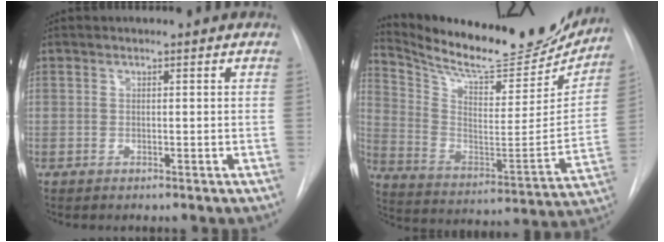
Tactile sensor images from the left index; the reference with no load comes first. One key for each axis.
{"total": 25.9, "fx": 23.2, "fy": 5.9, "fz": 10.0, "tx": -0.170, "ty": -0.051, "tz": 0.334}